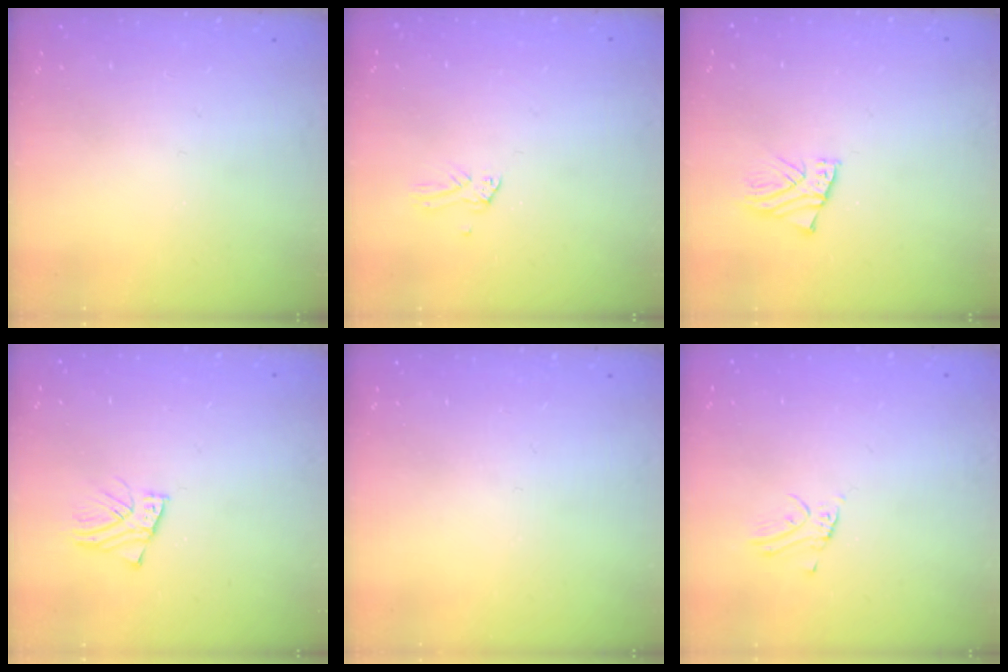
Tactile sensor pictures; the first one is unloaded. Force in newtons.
{"total": 0.0}
{"total": 2.2, "press": 2.2, "slide": 0.1}
{"total": 3.0, "press": 3.0, "slide": 0.2}
{"total": 0.0}
{"total": 1.8, "press": 1.8, "slide": 0.1}